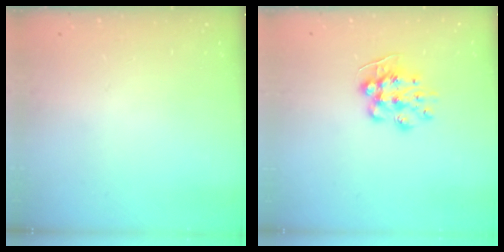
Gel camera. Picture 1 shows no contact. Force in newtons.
{"total": 8.7, "press": 8.6, "slide": 0.6}